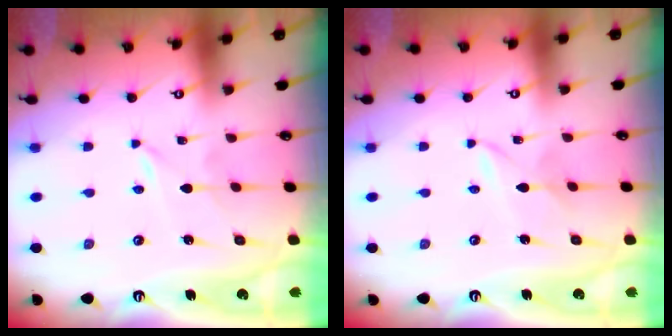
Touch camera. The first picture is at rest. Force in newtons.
{"total": 1.9, "press": 1.9, "slide": 0.2}